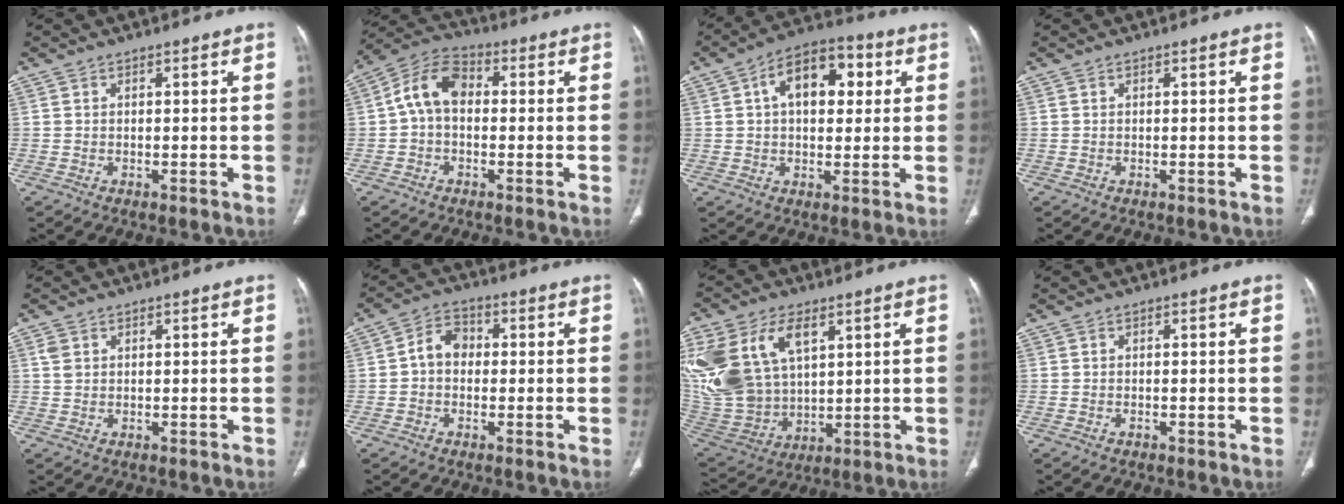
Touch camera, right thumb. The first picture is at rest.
{"total": 8.9, "force": [0.3, 6.0, 6.5], "torque": [-0.108, 0.028, -0.009]}
{"total": 12.8, "force": [3.3, 7.6, 9.7], "torque": [-0.124, 0.019, 0.046]}
{"total": 0.0}
{"total": 1.7, "force": [0.6, 1.2, 0.9], "torque": [-0.022, 0.003, 0.018]}
{"total": 5.3, "force": [-0.2, 4.2, 3.3], "torque": [-0.040, 0.019, -0.014]}
{"total": 23.9, "force": [8.8, 15.1, 16.3], "torque": [-0.367, -0.004, 0.185]}
{"total": 0.0}